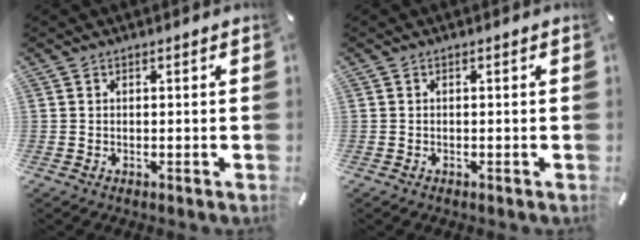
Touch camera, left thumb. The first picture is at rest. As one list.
[{"total": 0.0}]